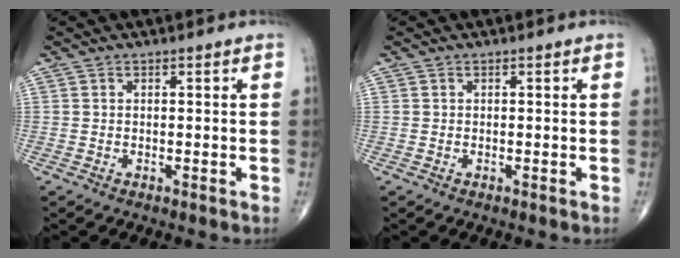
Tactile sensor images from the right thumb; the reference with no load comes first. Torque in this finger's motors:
{"motor_torque": [-0.01, -0.07, -0.16, 0.00, -0.05]}